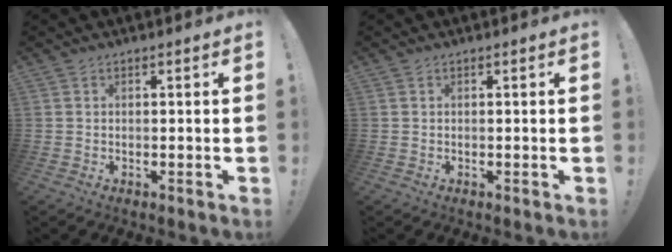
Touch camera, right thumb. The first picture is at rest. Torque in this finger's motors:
{"motor_torque": [-0.14, -0.01, -0.05, 0.12, 0.00]}